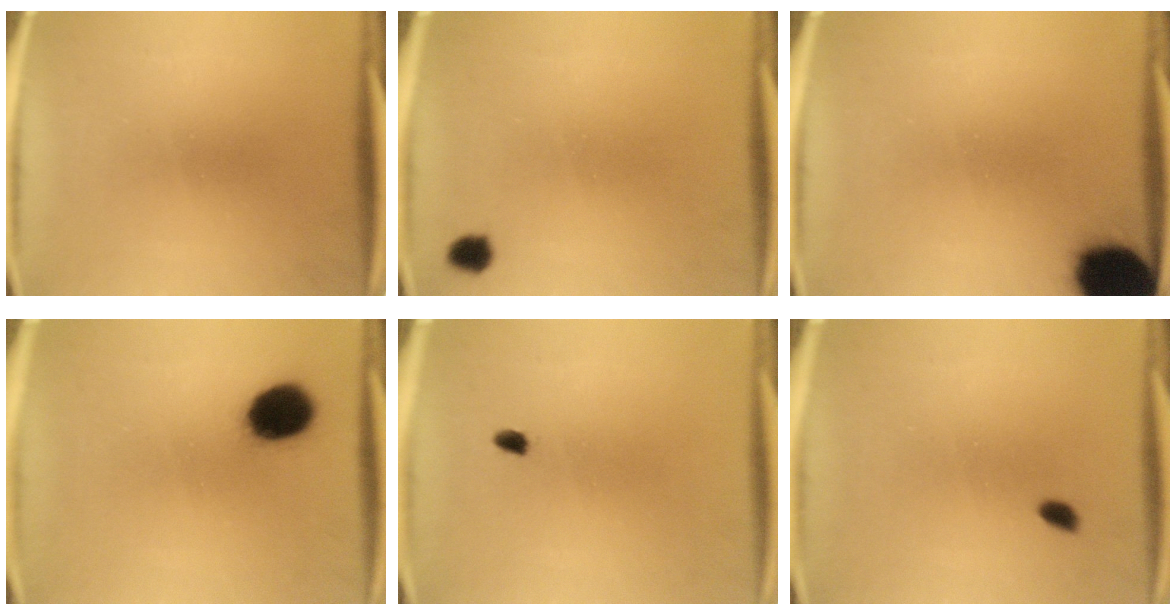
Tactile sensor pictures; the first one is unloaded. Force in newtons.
{"total": 3.9}
{"total": 18.4}
{"total": 11.1}
{"total": 1.2}
{"total": 1.4}